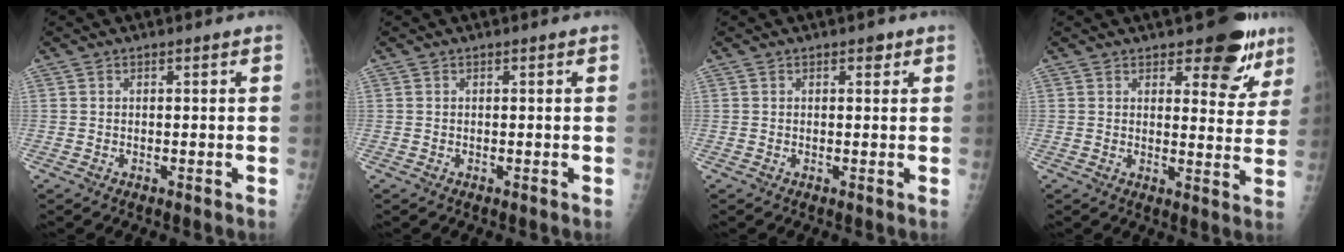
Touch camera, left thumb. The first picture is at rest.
{"total": 0.0}
{"total": 1.2, "force": [0.7, 0.7, 0.7], "torque": [0.001, -0.001, 0.006]}
{"total": 10.1, "force": [6.5, 4.6, 6.2], "torque": [-0.031, -0.035, 0.084]}